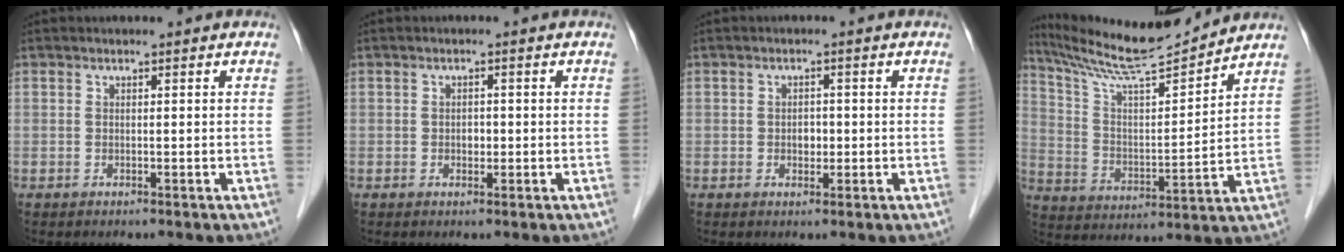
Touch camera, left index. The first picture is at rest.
{"total": 1.3, "force": [-0.2, 0.9, 0.8], "torque": [-0.014, 0.002, -0.002]}
{"total": 1.8, "force": [-0.3, 1.3, 1.2], "torque": [-0.018, 0.002, -0.003]}
{"total": 14.9, "force": [14.0, -0.2, 5.0], "torque": [-0.099, 0.002, 0.247]}